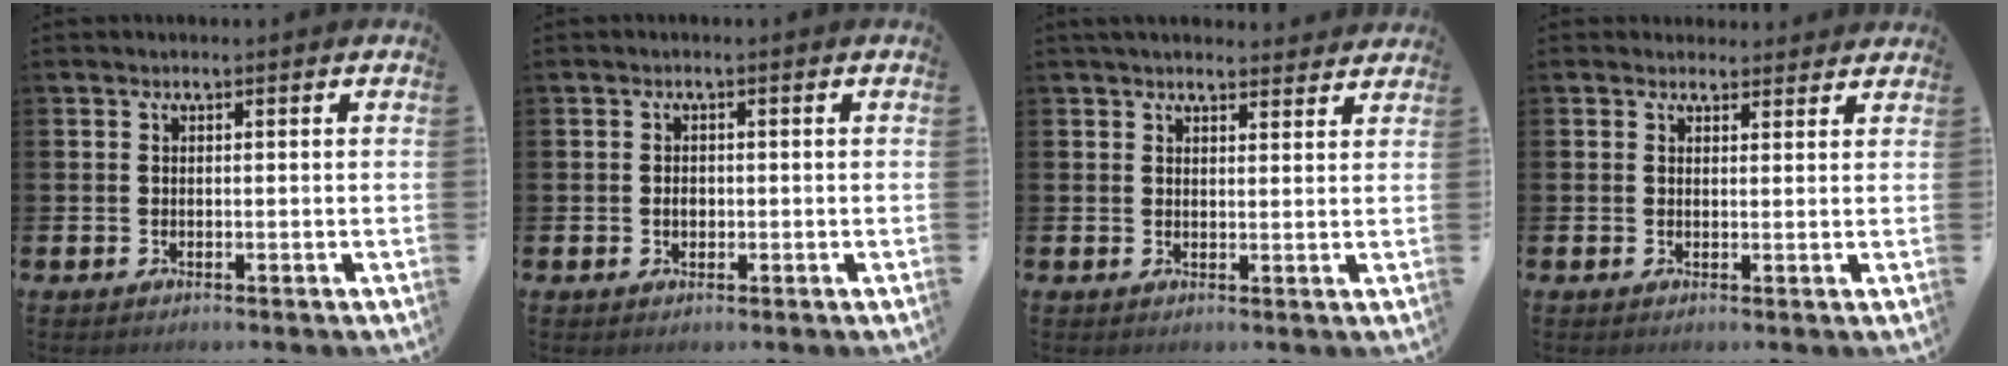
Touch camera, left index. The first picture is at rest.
{"total": 1.3, "force": [-0.1, 1.0, 0.9], "torque": [-0.001, 0.001, -0.008]}
{"total": 3.3, "force": [3.2, 0.7, 0.6], "torque": [-0.007, -0.015, 0.056]}
{"total": 2.1, "force": [1.9, 0.7, -0.1], "torque": [0.008, -0.007, 0.034]}